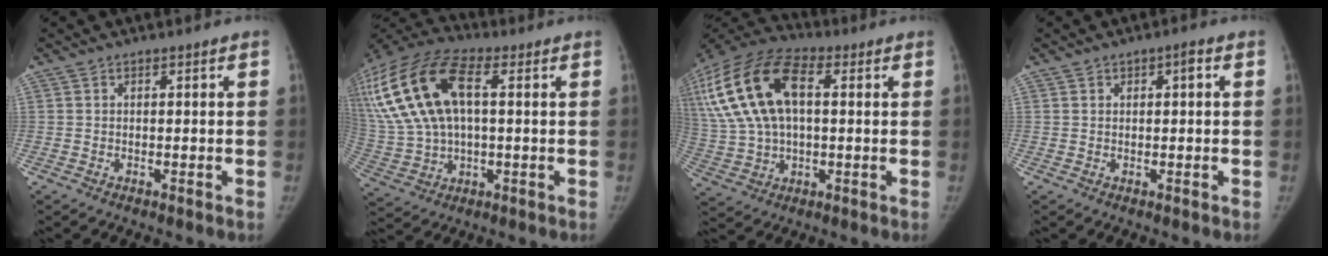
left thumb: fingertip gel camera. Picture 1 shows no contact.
{"total": 25.6, "force": [6.5, 14.1, 20.3], "torque": [-0.470, 0.037, 0.122]}
{"total": 22.7, "force": [5.6, 12.7, 18.0], "torque": [-0.388, 0.027, 0.099]}
{"total": 2.0, "force": [0.6, 1.0, 1.6], "torque": [-0.017, 0.002, 0.005]}